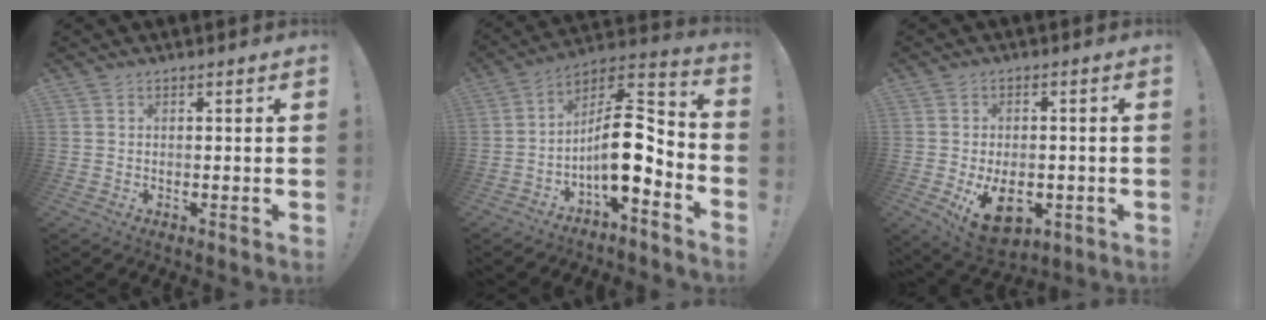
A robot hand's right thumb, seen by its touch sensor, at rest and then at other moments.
{"total": 14.4, "force": [-3.0, 5.6, 12.9], "torque": [-0.217, 0.007, -0.045]}
{"total": 12.3, "force": [-3.6, 8.3, 8.4], "torque": [-0.116, 0.007, -0.055]}